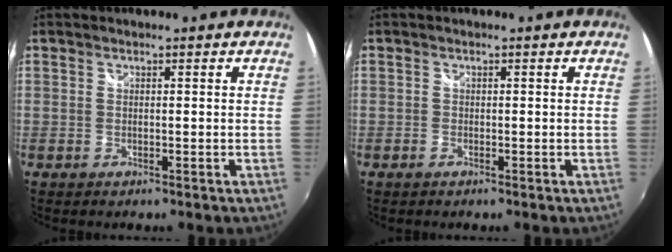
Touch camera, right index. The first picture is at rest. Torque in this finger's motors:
{"motor_torque": [0.02, -0.02, 0.05, 0.00]}